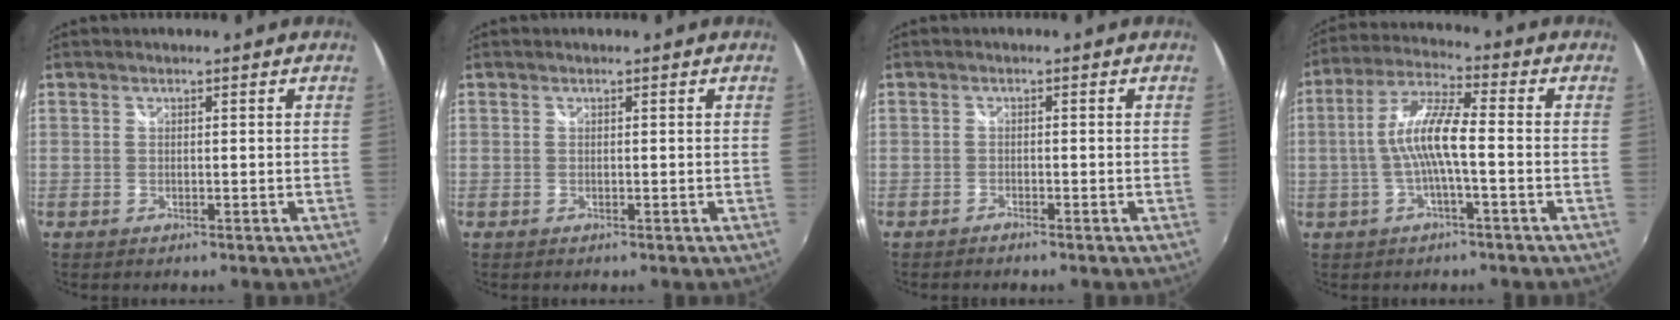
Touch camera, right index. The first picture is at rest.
{"total": 0.0}
{"total": 1.0, "force": [-1.0, 0.2, 0.3], "torque": [-0.012, -0.003, -0.019]}
{"total": 9.0, "force": [-1.5, 1.2, 8.8], "torque": [-0.185, 0.012, -0.027]}